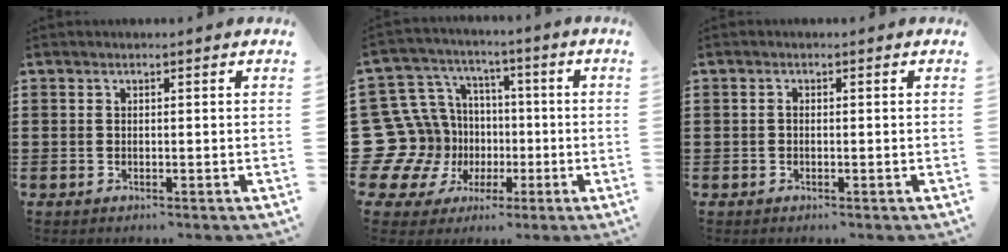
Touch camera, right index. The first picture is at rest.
{"total": 14.5, "force": [-2.0, 13.9, 3.6], "torque": [-0.151, -0.010, -0.001]}
{"total": 0.7, "force": [-0.2, 0.3, 0.5], "torque": [-0.012, -0.003, -0.004]}